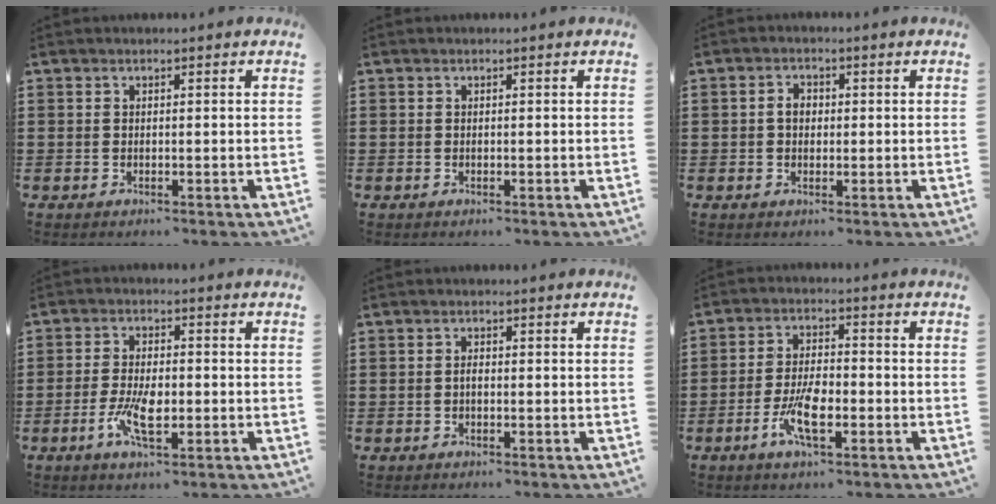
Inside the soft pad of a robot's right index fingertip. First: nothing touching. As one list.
[{"total": 0.0}, {"total": 2.3, "force": [0.0, 1.6, 1.7], "torque": [-0.034, 0.007, -0.001]}, {"total": 6.1, "force": [-1.6, 2.4, 5.4], "torque": [-0.111, -0.001, -0.031]}, {"total": 1.1, "force": [-0.3, 0.4, 0.9], "torque": [-0.019, -0.002, -0.004]}, {"total": 6.8, "force": [-2.7, 2.5, 5.7], "torque": [-0.126, -0.008, -0.053]}]